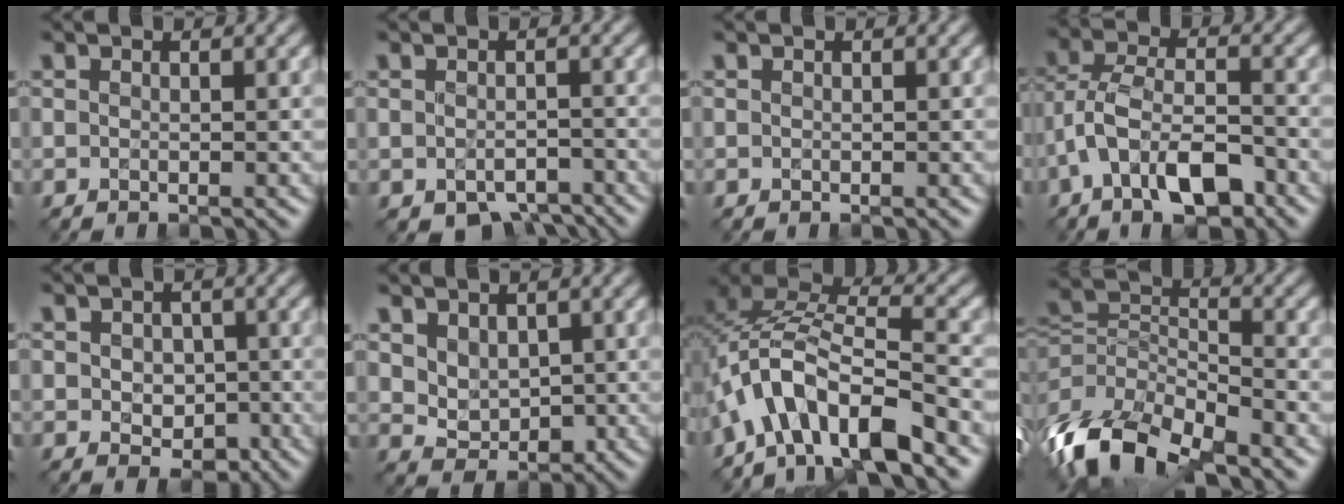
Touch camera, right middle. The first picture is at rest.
{"total": 3.5, "force": [-2.5, 1.9, 1.6], "torque": [-0.016, -0.012, -0.035]}
{"total": 0.0}
{"total": 7.0, "force": [-3.3, 3.3, 5.2], "torque": [-0.095, 0.008, -0.069]}
{"total": 2.9, "force": [-0.3, 2.3, 1.7], "torque": [-0.022, -0.004, -0.005]}
{"total": 3.0, "force": [1.2, 2.3, 1.6], "torque": [-0.033, -0.008, 0.025]}
{"total": 10.0, "force": [-5.2, 3.9, 7.6], "torque": [-0.130, 0.016, -0.102]}
{"total": 10.2, "force": [-6.1, 4.8, 6.6], "torque": [-0.138, -0.017, -0.121]}